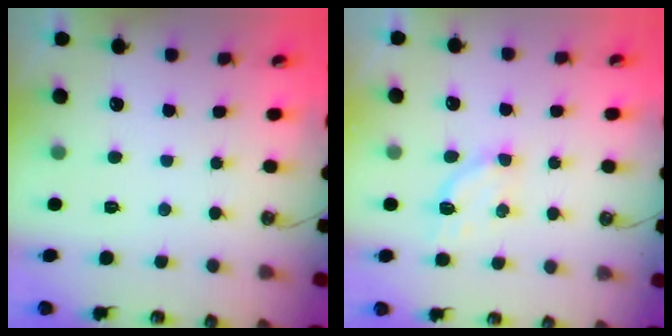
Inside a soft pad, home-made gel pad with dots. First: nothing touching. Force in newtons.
{"total": 4.2, "press": 4.1, "slide": 0.9}